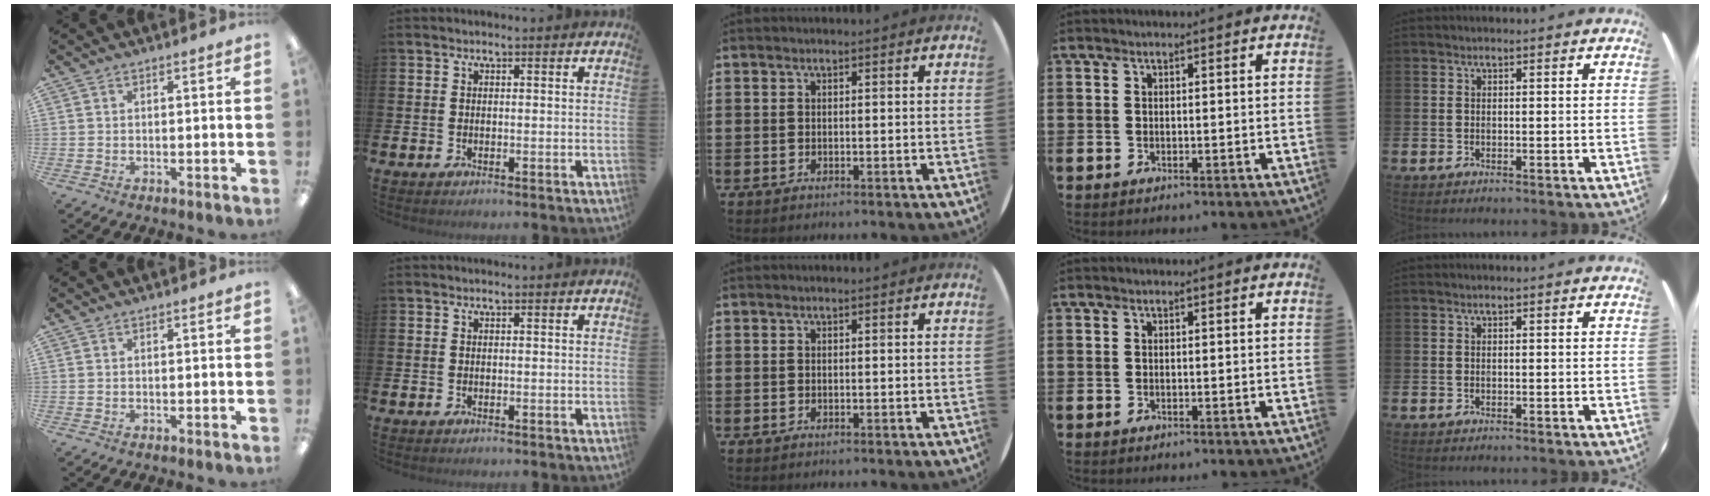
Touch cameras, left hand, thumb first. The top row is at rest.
{}